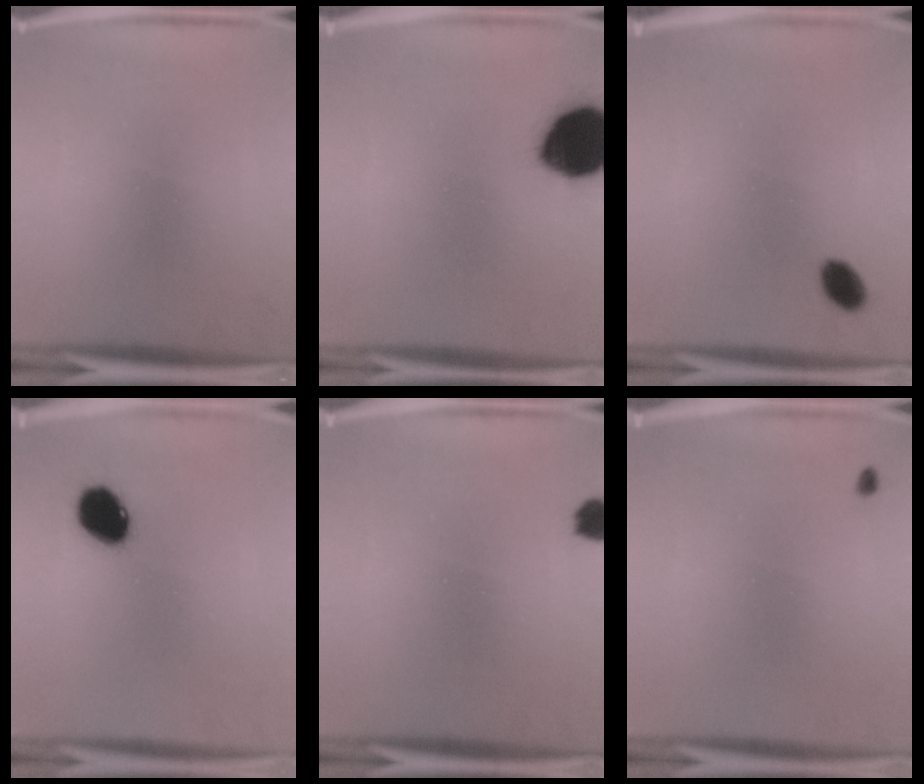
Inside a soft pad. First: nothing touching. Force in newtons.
{"total": 18.2}
{"total": 3.7}
{"total": 8.9}
{"total": 2.7}
{"total": 0.6}